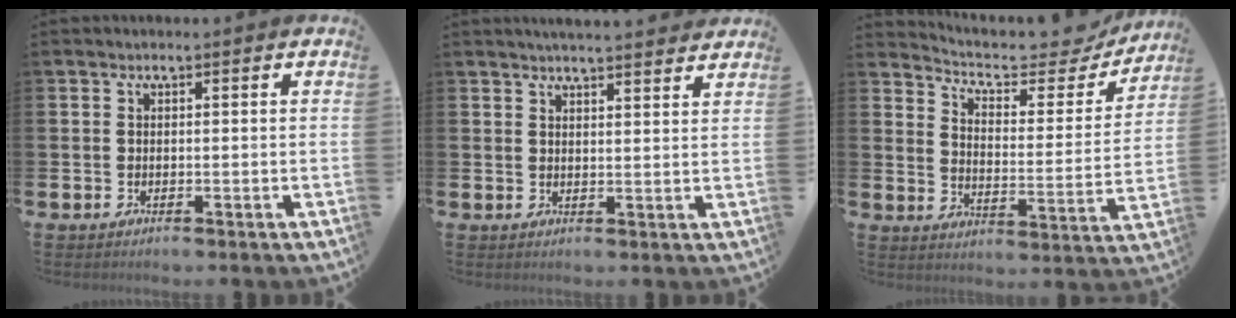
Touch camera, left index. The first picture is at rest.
{"total": 3.7, "force": [3.7, -0.2, 0.4], "torque": [-0.013, -0.017, 0.066]}
{"total": 7.0, "force": [6.4, 2.0, 1.9], "torque": [-0.058, -0.051, 0.107]}